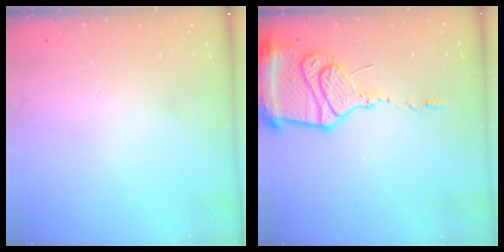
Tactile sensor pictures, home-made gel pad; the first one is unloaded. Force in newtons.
{"total": 16.9, "press": 16.8, "slide": 1.8}